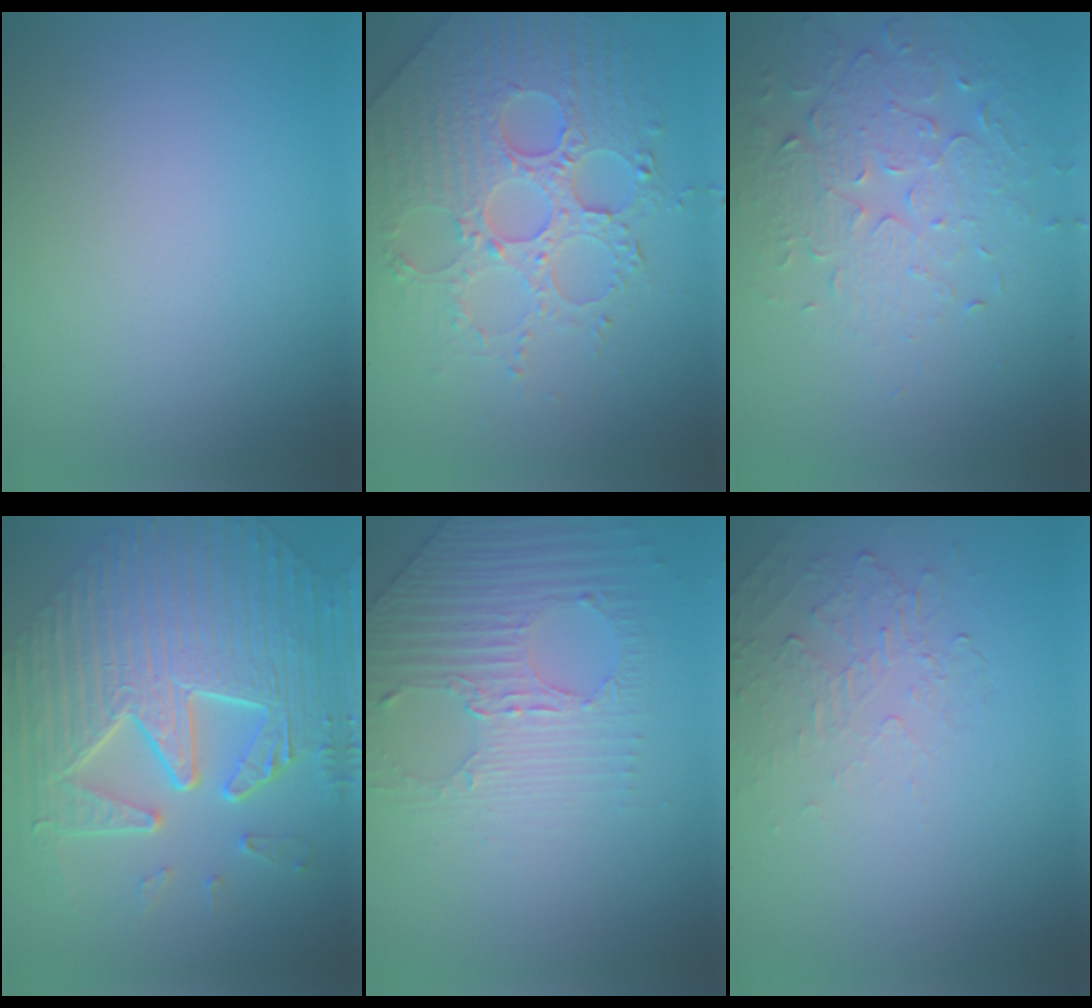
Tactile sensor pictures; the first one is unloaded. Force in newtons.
{"total": 6.3, "press": 5.6, "slide": 3.0}
{"total": 5.3, "press": 3.7, "slide": 3.9}
{"total": 10.7, "press": 7.3, "slide": 7.8}
{"total": 4.4, "press": 3.2, "slide": 3.0}
{"total": 2.1, "press": 0.7, "slide": 2.0}